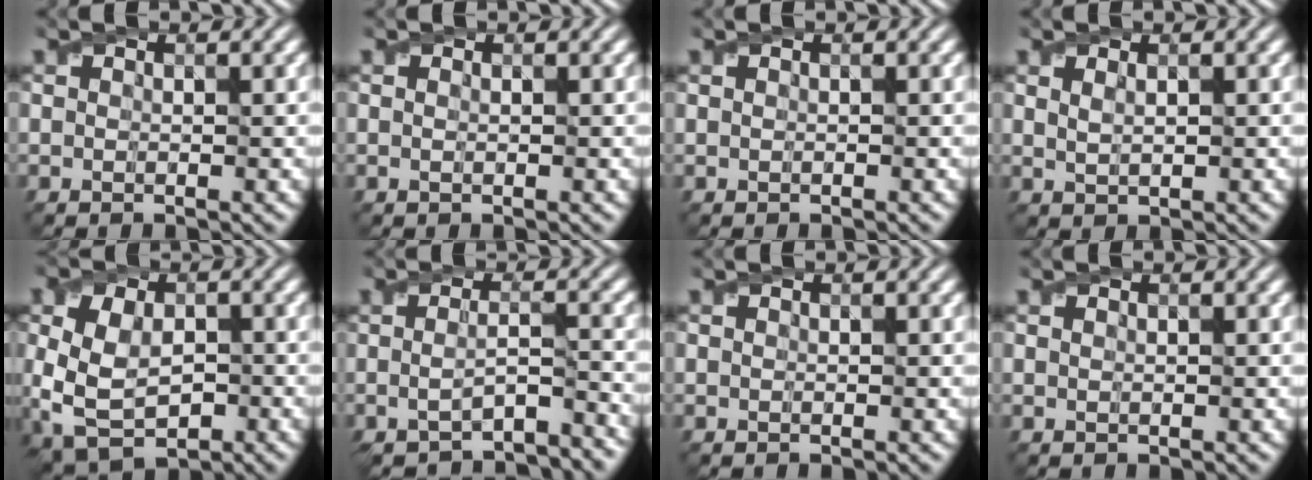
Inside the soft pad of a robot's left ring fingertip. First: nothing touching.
{"total": 0.5, "force": [0.2, 0.2, 0.4], "torque": [-0.010, -0.004, 0.002]}
{"total": 0.0}
{"total": 1.2, "force": [0.6, 0.4, 0.9], "torque": [-0.019, -0.001, 0.015]}
{"total": 7.1, "force": [-0.9, 4.8, 5.2], "torque": [-0.111, -0.011, -0.016]}
{"total": 4.5, "force": [-3.1, 0.9, 3.2], "torque": [-0.057, -0.015, -0.047]}
{"total": 0.0}
{"total": 0.0}